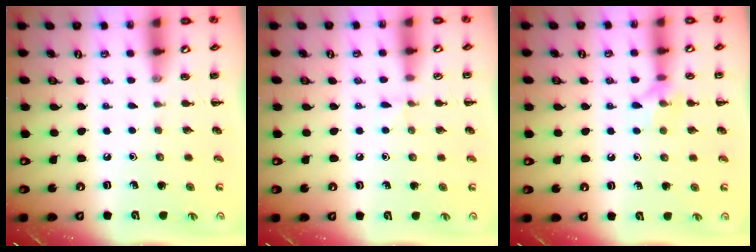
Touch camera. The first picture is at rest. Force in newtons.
{"total": 3.3, "press": 3.1, "slide": 1.2}
{"total": 7.2, "press": 7.1, "slide": 1.2}